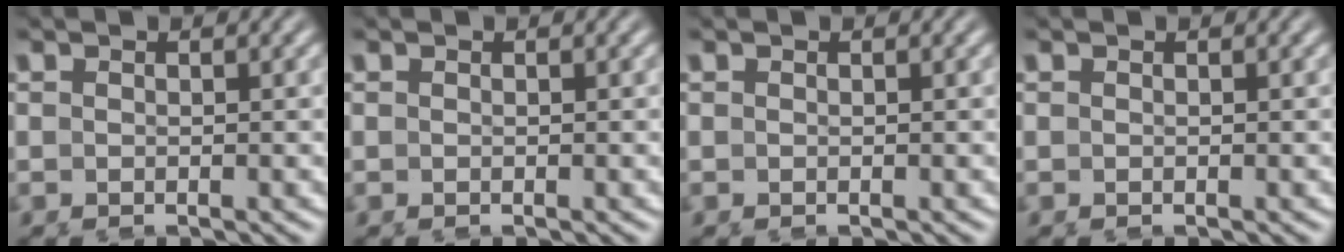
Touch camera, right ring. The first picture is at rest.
{"total": 0.0}
{"total": 0.0}
{"total": 0.0}